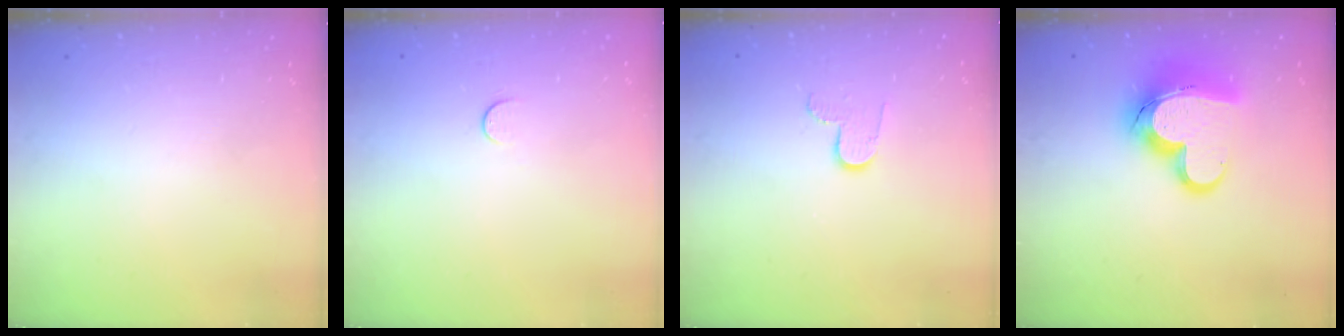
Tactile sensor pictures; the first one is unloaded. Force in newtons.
{"total": 3.5, "press": 3.5, "slide": 0.3}
{"total": 5.8, "press": 5.8, "slide": 0.3}
{"total": 21.3, "press": 21.2, "slide": 1.9}